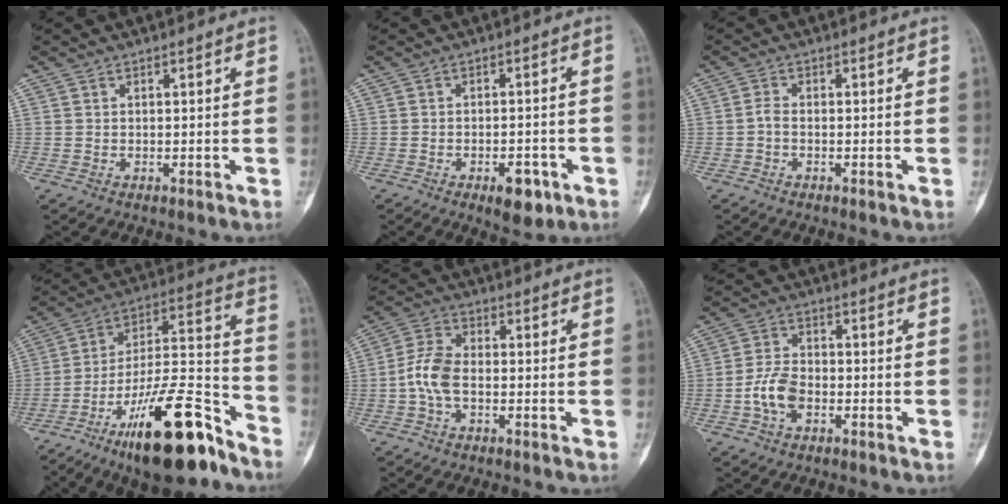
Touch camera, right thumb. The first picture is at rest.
{"total": 5.7, "force": [-2.8, 2.6, 4.3], "torque": [-0.046, 0.012, -0.034]}
{"total": 1.4, "force": [-0.6, 0.7, 1.1], "torque": [-0.022, 0.001, -0.017]}
{"total": 25.0, "force": [-15.7, 7.4, 18.0], "torque": [-0.267, 0.092, -0.256]}
{"total": 6.7, "force": [-1.4, 3.7, 5.4], "torque": [-0.119, 0.020, -0.035]}
{"total": 6.5, "force": [-2.2, 3.9, 4.7], "torque": [-0.091, 0.020, -0.047]}